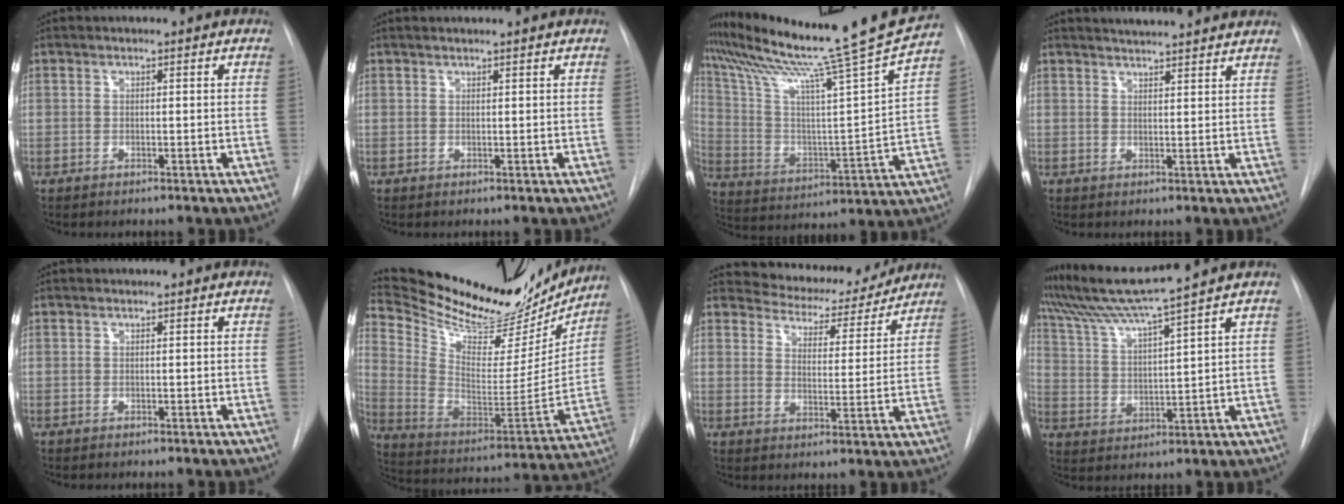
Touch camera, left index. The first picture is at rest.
{"total": 2.0, "force": [1.8, -0.4, 0.8], "torque": [-0.010, 0.011, 0.027]}
{"total": 22.0, "force": [19.6, -3.5, 9.3], "torque": [-0.175, -0.078, 0.297]}
{"total": 9.2, "force": [8.7, 0.4, 3.0], "torque": [-0.046, 0.012, 0.103]}
{"total": 0.0}
{"total": 29.4, "force": [25.7, 8.2, 11.8], "torque": [-0.202, -0.049, 0.368]}
{"total": 11.8, "force": [11.3, 3.1, 1.5], "torque": [-0.012, -0.016, 0.146]}
{"total": 9.9, "force": [8.6, -2.8, 4.0], "torque": [-0.079, -0.005, 0.163]}